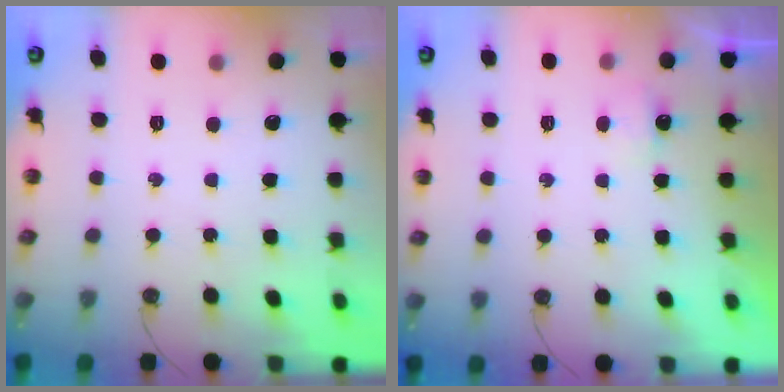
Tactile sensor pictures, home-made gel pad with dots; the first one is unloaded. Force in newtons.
{"total": 2.6, "press": 2.6, "slide": 0.4}